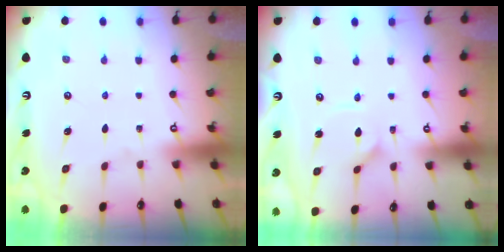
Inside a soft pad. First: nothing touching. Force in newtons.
{"total": 1.8, "press": 1.8, "slide": 0.3}